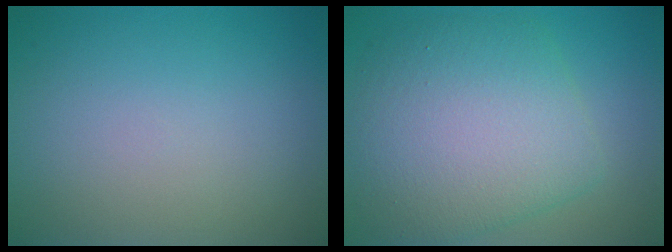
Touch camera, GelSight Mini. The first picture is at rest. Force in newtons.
{"total": 8.2, "press": 8.2, "slide": 0.3}